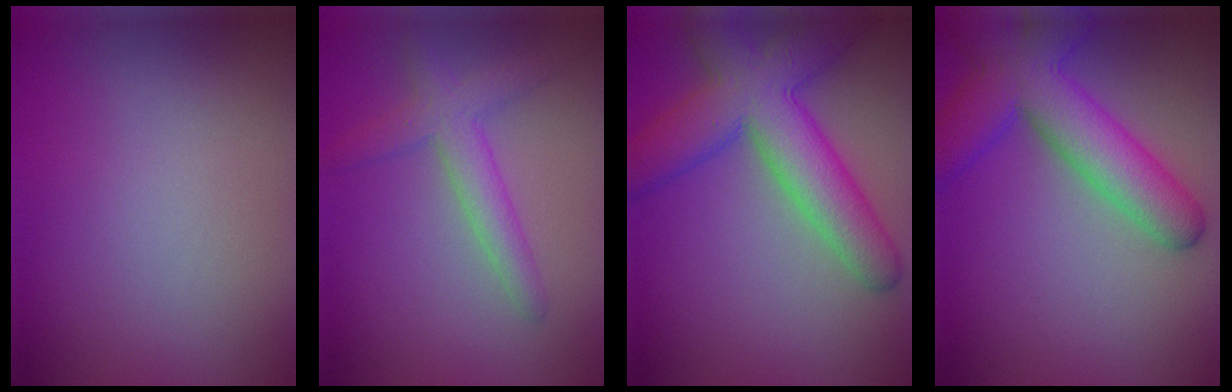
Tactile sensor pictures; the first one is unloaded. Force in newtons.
{"total": 3.4, "press": 3.4, "slide": 0.1}
{"total": 8.6, "press": 8.6, "slide": 0.4}
{"total": 7.9, "press": 7.9, "slide": 0.4}